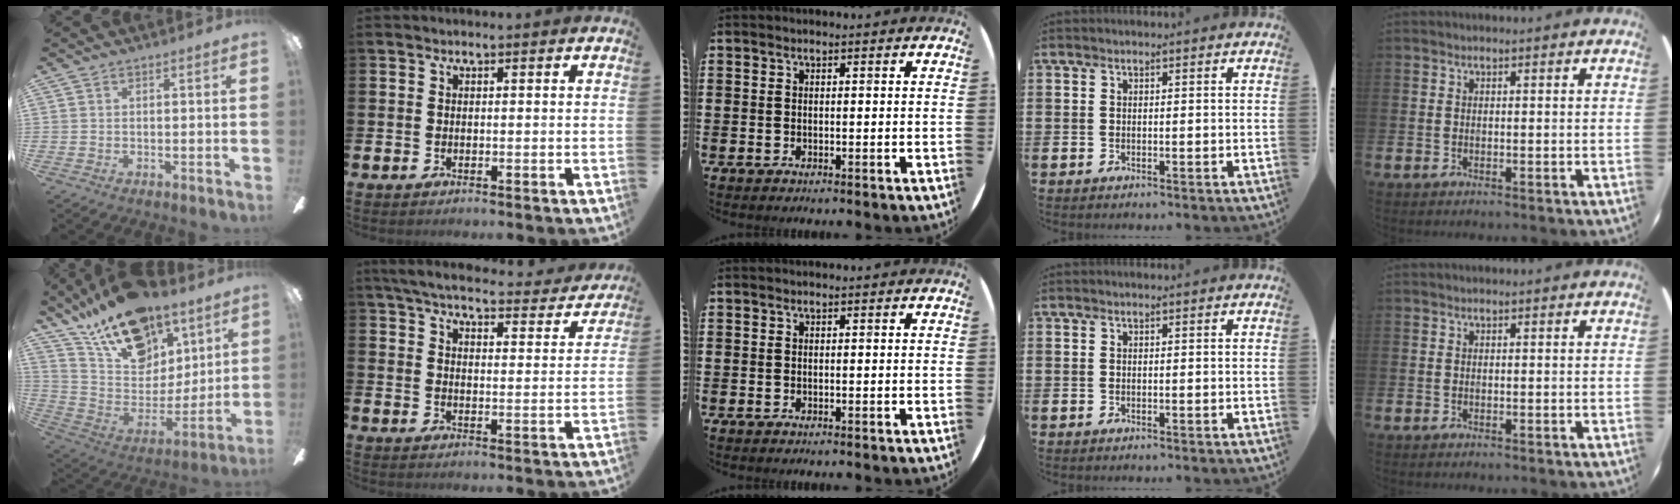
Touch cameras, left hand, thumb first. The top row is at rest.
{"thumb": {"total": 21.8, "force": [15.2, 12.2, 9.7], "torque": [-0.173, -0.094, 0.281]}, "index": {"total": 5.6, "force": [5.1, 1.1, 1.9], "torque": [-0.057, -0.034, 0.085]}}